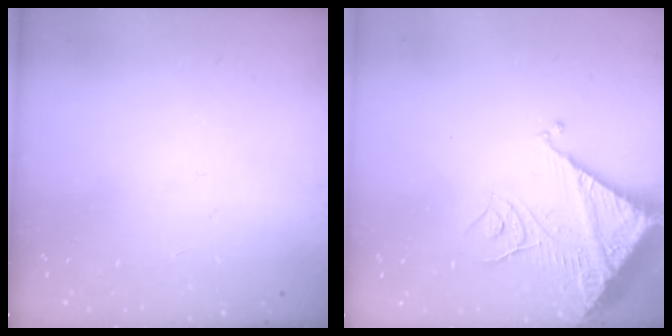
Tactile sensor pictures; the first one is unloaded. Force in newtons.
{"total": 15.5, "press": 15.4, "slide": 1.6}